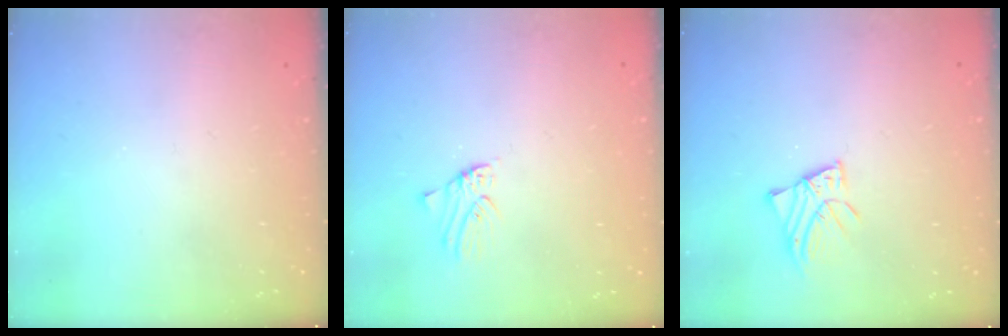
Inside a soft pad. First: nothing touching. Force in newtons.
{"total": 0.5, "press": 0.5, "slide": 0.1}
{"total": 2.9, "press": 2.9, "slide": 0.2}